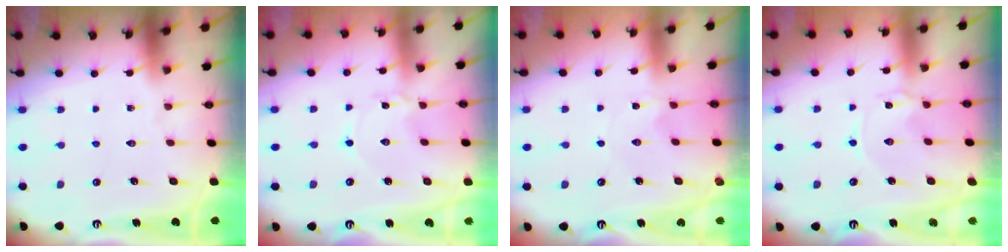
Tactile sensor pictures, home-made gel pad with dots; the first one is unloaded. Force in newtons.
{"total": 0.9, "press": 0.9, "slide": 0.0}
{"total": 0.0}
{"total": 0.0}